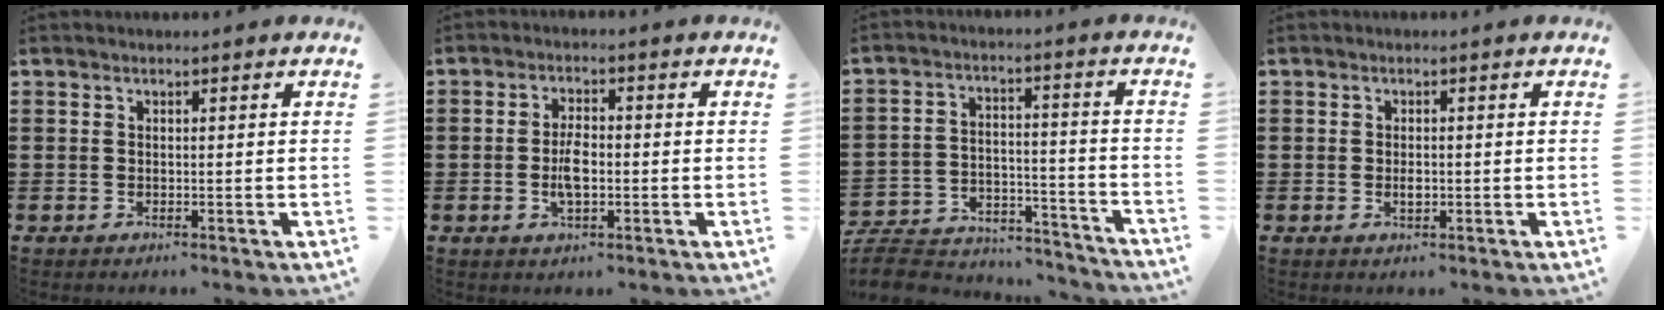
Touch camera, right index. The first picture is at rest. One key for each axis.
{"total": 4.1, "fx": -0.6, "fy": 1.8, "fz": 3.6, "tx": -0.081, "ty": 0.000, "tz": -0.016}
{"total": 8.3, "fx": -7.8, "fy": 1.8, "fz": 2.1, "tx": -0.047, "ty": 0.015, "tz": -0.155}
{"total": 1.3, "fx": -0.2, "fy": 0.6, "fz": 1.1, "tx": -0.020, "ty": 0.000, "tz": -0.003}